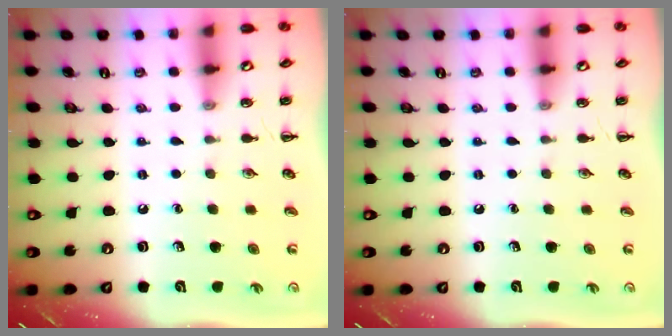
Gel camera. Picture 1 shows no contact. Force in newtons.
{"total": 0.0}